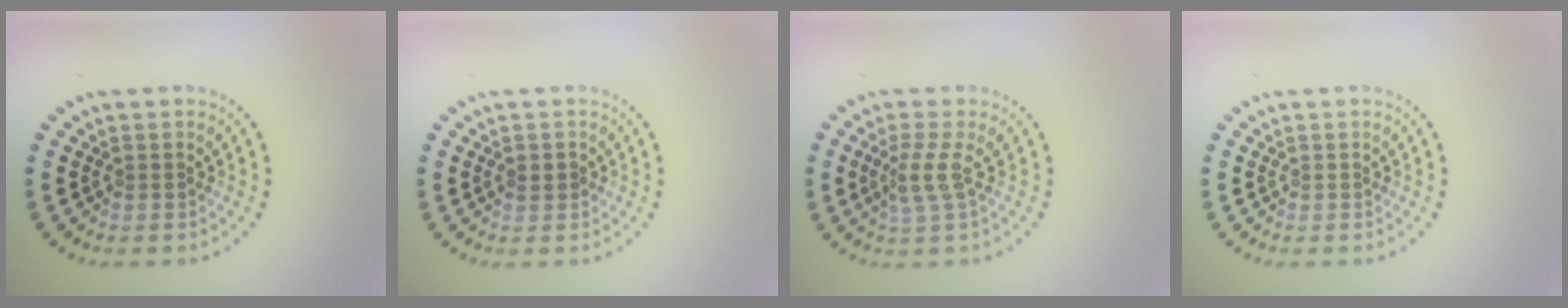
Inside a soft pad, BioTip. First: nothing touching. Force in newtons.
{"total": 1.1, "press": 1.1, "slide": 0.1}
{"total": 2.3, "press": 1.7, "slide": 1.6}
{"total": 0.0}